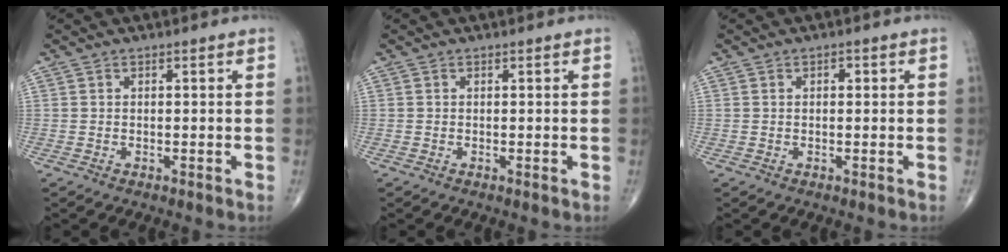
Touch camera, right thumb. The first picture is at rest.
{"total": 0.0}
{"total": 1.1, "force": [0.3, 0.7, 0.8], "torque": [-0.009, 0.004, 0.002]}